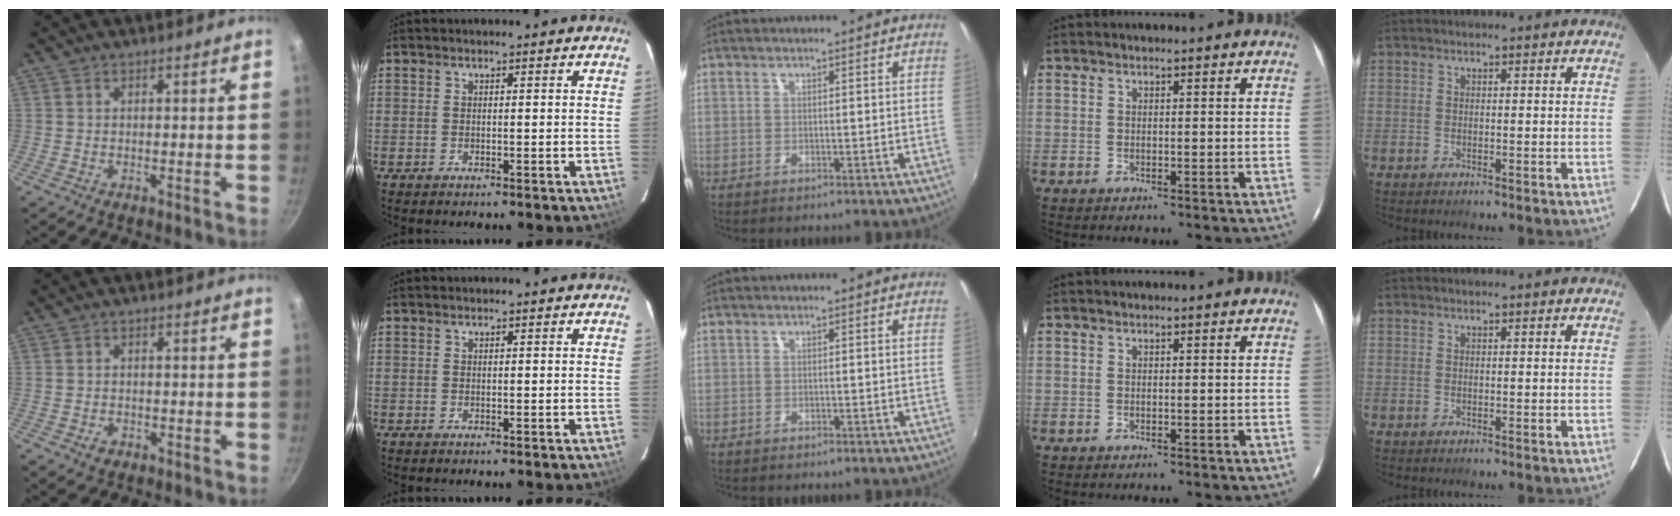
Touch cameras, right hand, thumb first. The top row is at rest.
{"thumb": {"total": 1.7, "force": [-0.9, 1.2, 0.8], "torque": [-0.013, 0.006, -0.013]}}